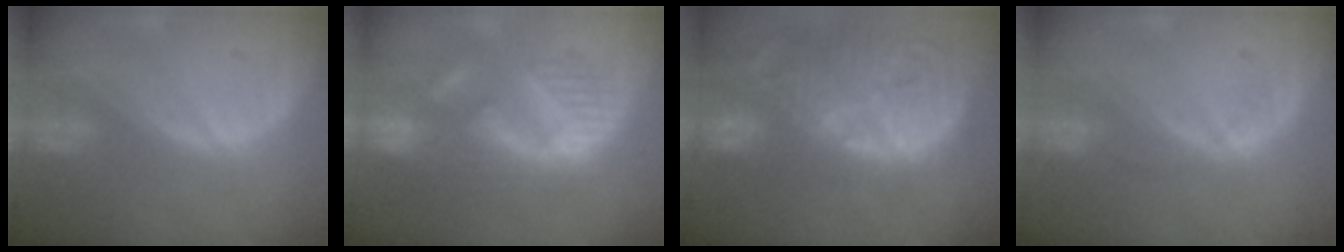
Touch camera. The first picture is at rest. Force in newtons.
{"total": 10.6, "press": 10.0, "slide": 3.7}
{"total": 15.4, "press": 13.4, "slide": 7.6}
{"total": 1.4, "press": 1.3, "slide": 0.3}